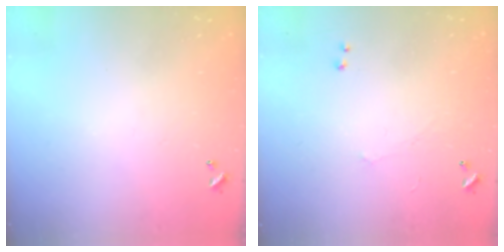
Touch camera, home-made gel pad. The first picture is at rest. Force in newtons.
{"total": 1.0, "press": 0.9, "slide": 0.5}